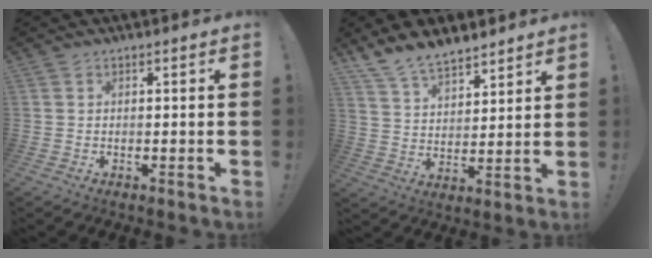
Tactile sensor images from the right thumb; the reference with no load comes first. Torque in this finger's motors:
{"motor_torque": [-0.11, 0.52, 0.24, 0.24, 0.02]}